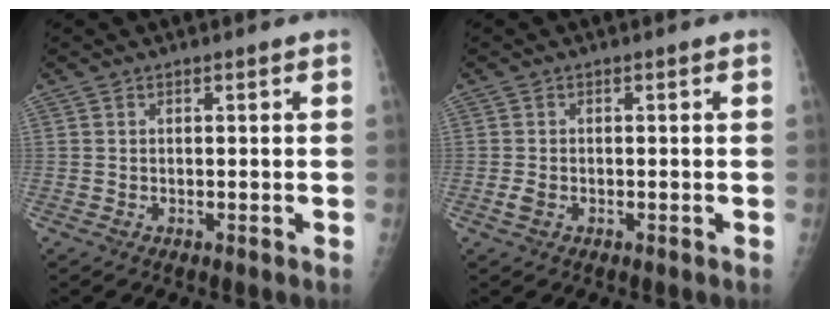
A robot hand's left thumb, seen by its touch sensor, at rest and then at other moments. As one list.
[{"total": 1.7, "force": [-0.7, 1.1, 1.0], "torque": [-0.023, 0.004, -0.012]}]